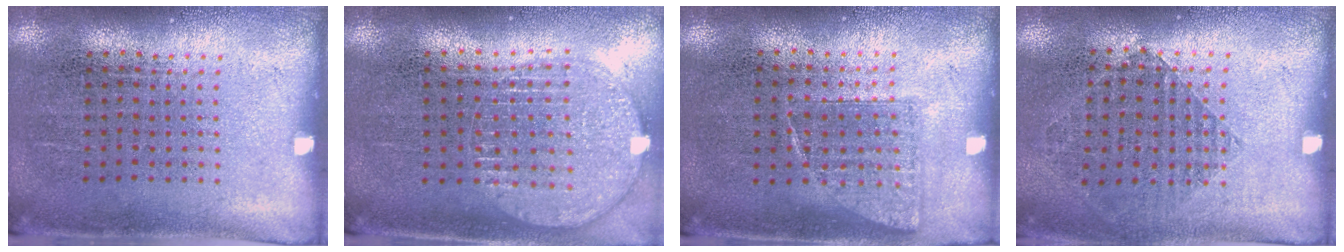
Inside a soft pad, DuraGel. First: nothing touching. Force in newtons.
{"total": 1.6, "press": 1.4, "slide": 0.8}
{"total": 0.7, "press": 0.7, "slide": 0.2}
{"total": 0.9, "press": 0.8, "slide": 0.3}